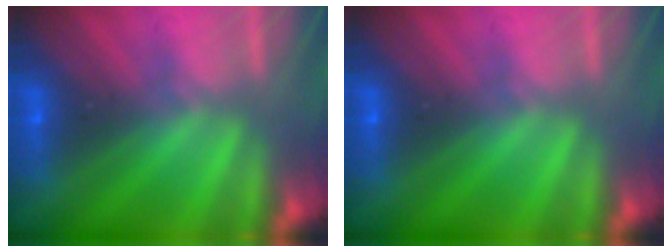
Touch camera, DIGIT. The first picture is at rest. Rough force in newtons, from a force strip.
{"total": 0.0}